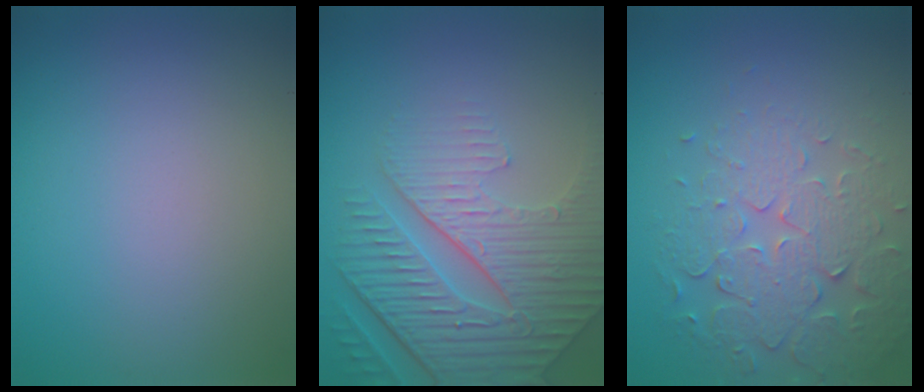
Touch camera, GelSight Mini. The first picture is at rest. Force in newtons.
{"total": 6.4, "press": 5.4, "slide": 3.4}
{"total": 5.1, "press": 4.4, "slide": 2.6}